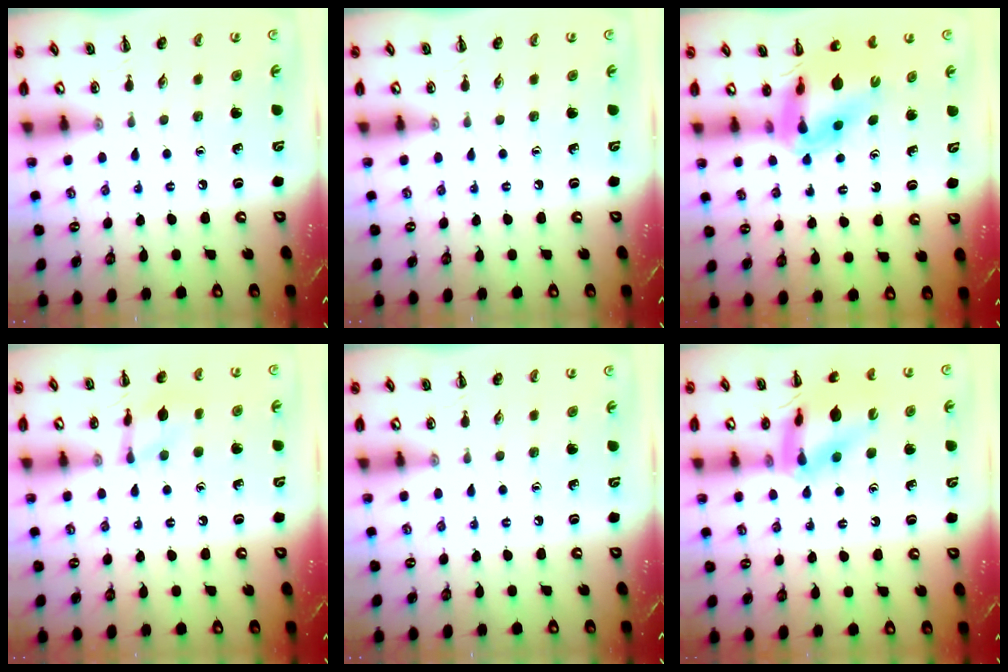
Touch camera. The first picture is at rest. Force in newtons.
{"total": 0.0}
{"total": 7.8, "press": 7.4, "slide": 2.4}
{"total": 8.6, "press": 8.6, "slide": 0.4}
{"total": 0.0}
{"total": 13.7, "press": 13.5, "slide": 1.9}